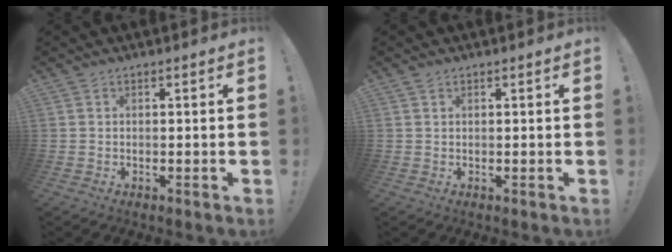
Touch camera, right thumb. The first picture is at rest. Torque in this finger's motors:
{"motor_torque": [-0.06, 0.70, 0.19, -0.03, -0.11]}